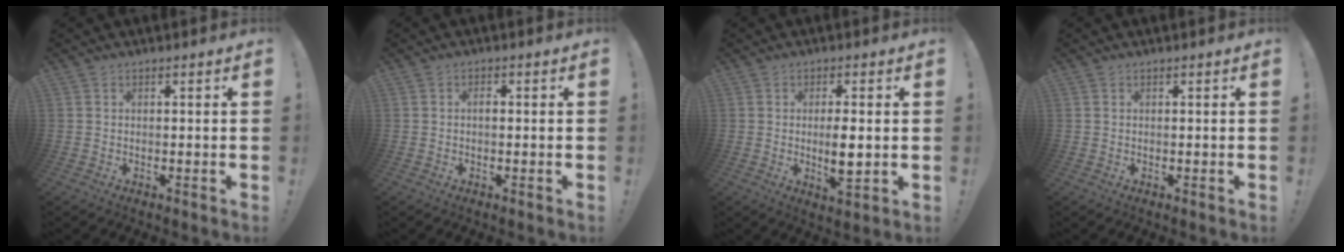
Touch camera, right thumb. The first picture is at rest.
{"total": 1.4, "force": [-0.5, 0.6, 1.1], "torque": [-0.022, 0.005, -0.010]}
{"total": 6.7, "force": [-0.4, 2.0, 6.4], "torque": [-0.107, -0.012, -0.009]}
{"total": 0.0}